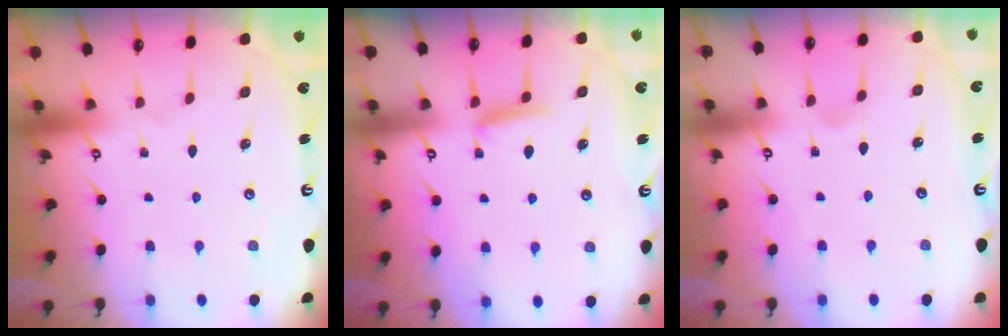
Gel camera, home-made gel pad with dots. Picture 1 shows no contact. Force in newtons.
{"total": 6.5, "press": 6.4, "slide": 0.7}
{"total": 2.8, "press": 2.8, "slide": 0.4}